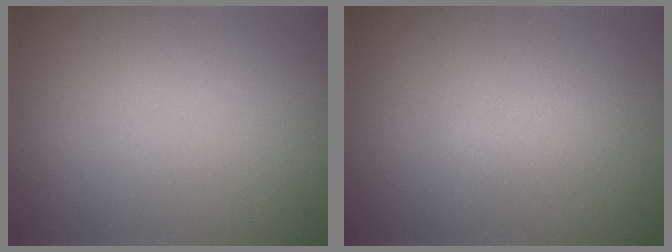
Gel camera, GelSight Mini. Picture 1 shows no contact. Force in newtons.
{"total": 1.1, "press": 1.1, "slide": 0.0}